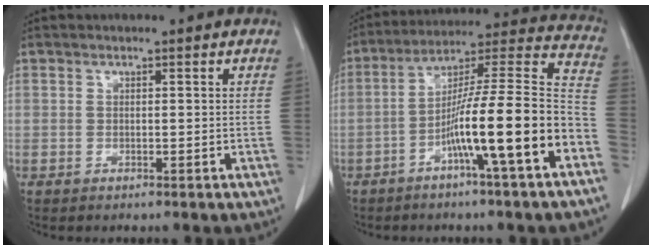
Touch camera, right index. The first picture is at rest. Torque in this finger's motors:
{"motor_torque": [2.14, 0.00, 1.05, 0.21]}